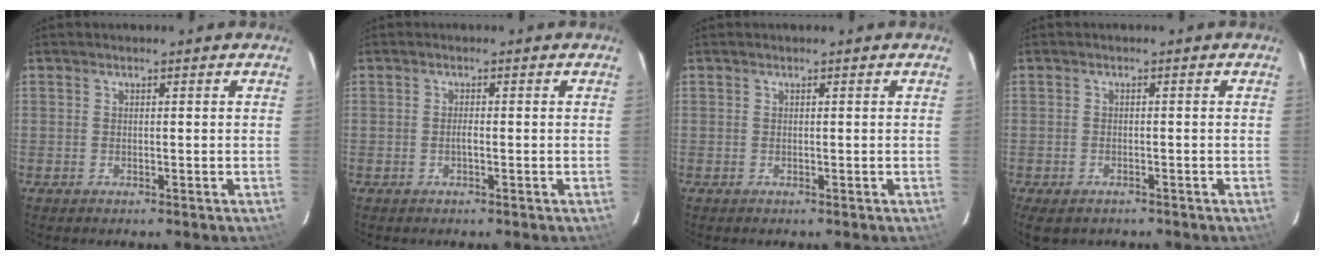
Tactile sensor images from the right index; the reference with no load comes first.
{"total": 0.5, "force": [-0.2, 0.1, 0.4], "torque": [-0.007, 0.003, -0.005]}
{"total": 0.0}
{"total": 4.0, "force": [-3.4, 1.8, 1.1], "torque": [-0.034, -0.016, -0.052]}